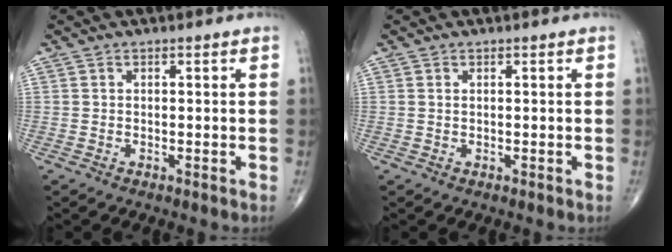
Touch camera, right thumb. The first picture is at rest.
{"total": 0.0}